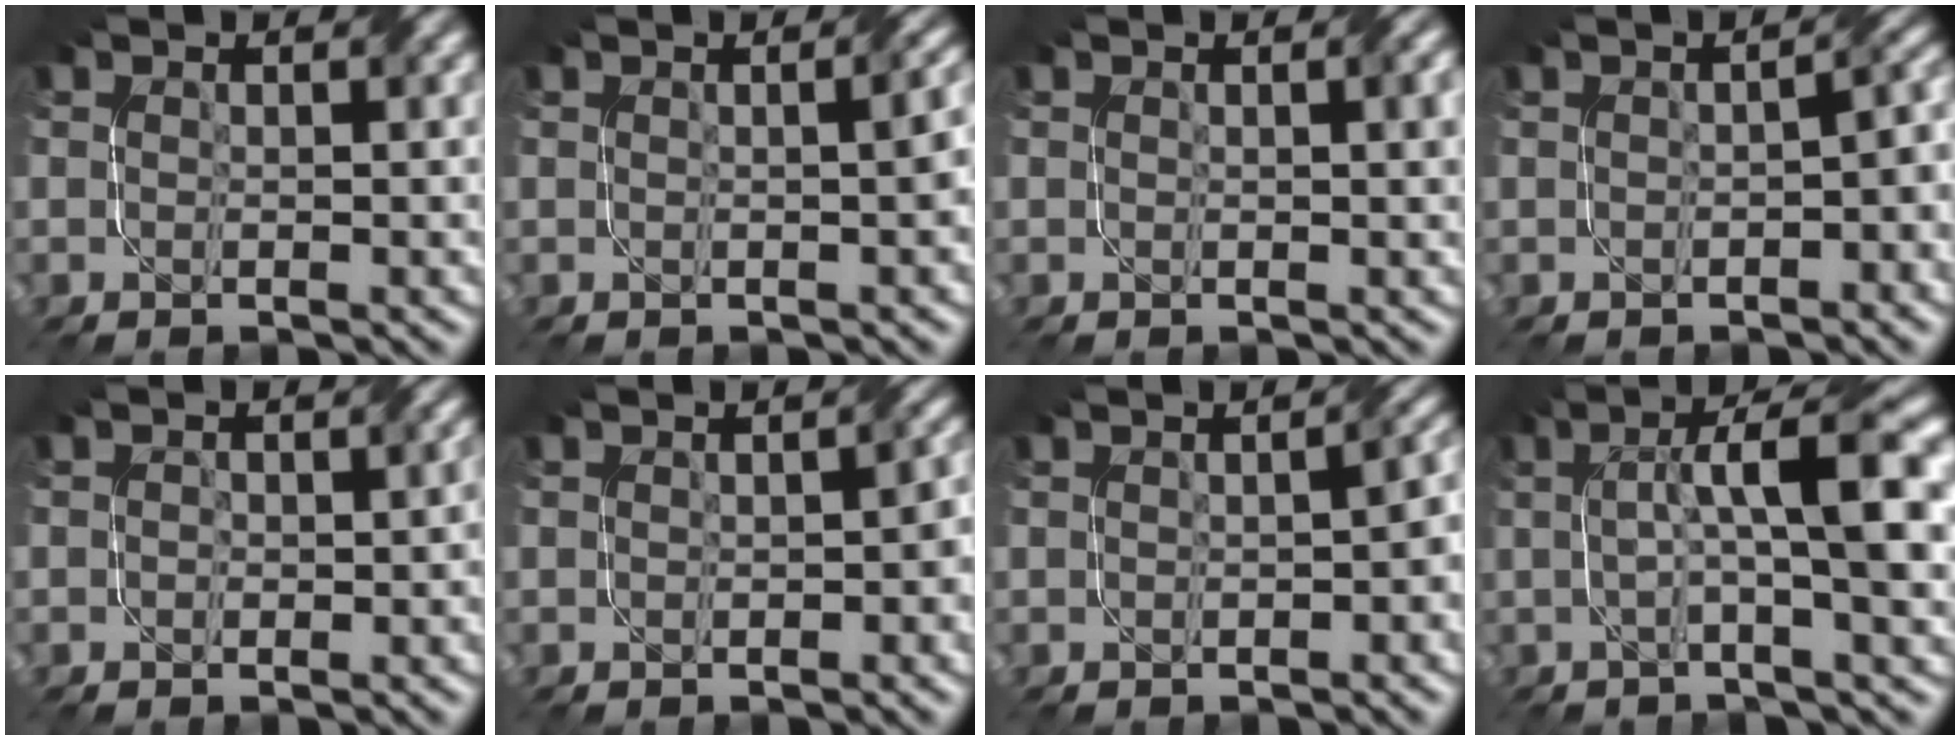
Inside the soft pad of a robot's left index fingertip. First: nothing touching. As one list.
[{"total": 2.8, "force": [0.0, 1.0, 2.6], "torque": [-0.015, 0.013, -0.001]}, {"total": 1.9, "force": [0.5, 0.5, 1.8], "torque": [-0.018, 0.005, 0.007]}, {"total": 3.3, "force": [-0.7, 1.1, 3.0], "torque": [-0.036, 0.004, -0.007]}, {"total": 1.8, "force": [0.0, 1.4, 1.2], "torque": [-0.009, 0.000, -0.001]}, {"total": 2.3, "force": [-0.3, 1.3, 1.8], "torque": [-0.022, -0.001, -0.002]}, {"total": 2.9, "force": [-0.5, 1.1, 2.6], "torque": [-0.031, 0.002, -0.002]}, {"total": 7.5, "force": [1.1, 1.2, 7.3], "torque": [-0.108, 0.017, 0.013]}]